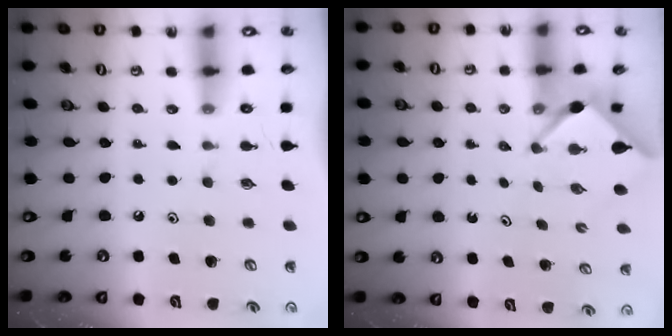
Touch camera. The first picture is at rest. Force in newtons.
{"total": 2.4, "press": 2.4, "slide": 0.1}